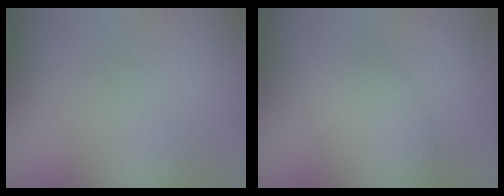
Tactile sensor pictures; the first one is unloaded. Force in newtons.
{"total": 4.0, "press": 4.0, "slide": 0.1}